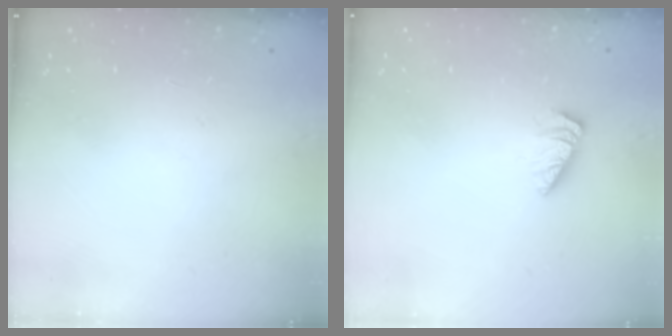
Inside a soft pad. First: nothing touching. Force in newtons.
{"total": 1.5, "press": 1.5, "slide": 0.3}